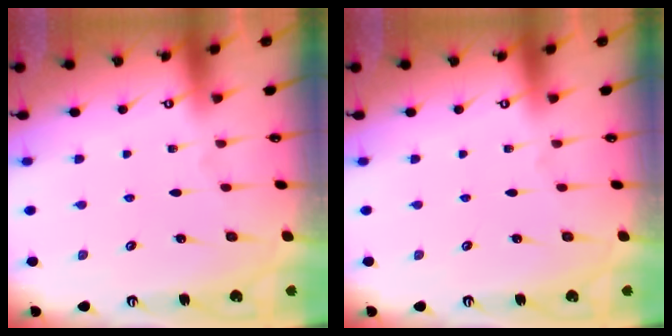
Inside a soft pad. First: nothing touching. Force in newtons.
{"total": 0.0}